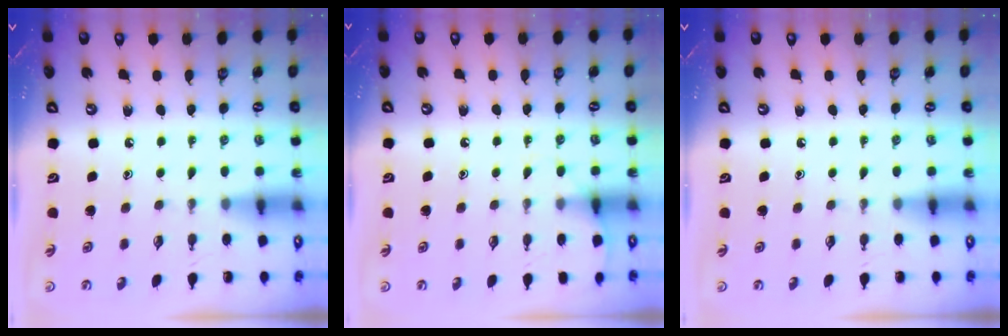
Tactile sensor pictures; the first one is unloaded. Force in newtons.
{"total": 5.6, "press": 5.5, "slide": 0.6}
{"total": 0.0}